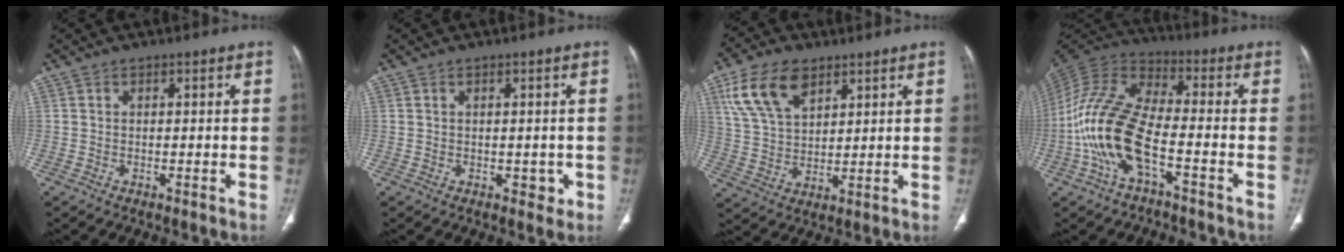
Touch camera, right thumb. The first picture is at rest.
{"total": 2.0, "force": [0.0, 1.5, 1.3], "torque": [-0.007, -0.001, 0.004]}
{"total": 12.1, "force": [6.3, 6.9, 7.7], "torque": [-0.134, -0.014, 0.127]}
{"total": 15.6, "force": [-5.2, 6.5, 13.2], "torque": [-0.283, 0.044, -0.103]}